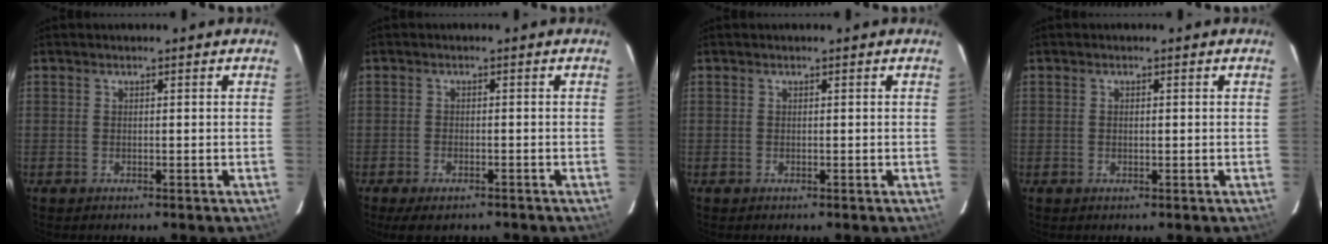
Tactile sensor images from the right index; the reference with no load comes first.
{"total": 5.3, "force": [-3.9, 2.0, 2.9], "torque": [-0.071, -0.019, -0.061]}
{"total": 0.0}
{"total": 0.7, "force": [0.0, 0.4, 0.6], "torque": [-0.011, 0.002, -0.001]}